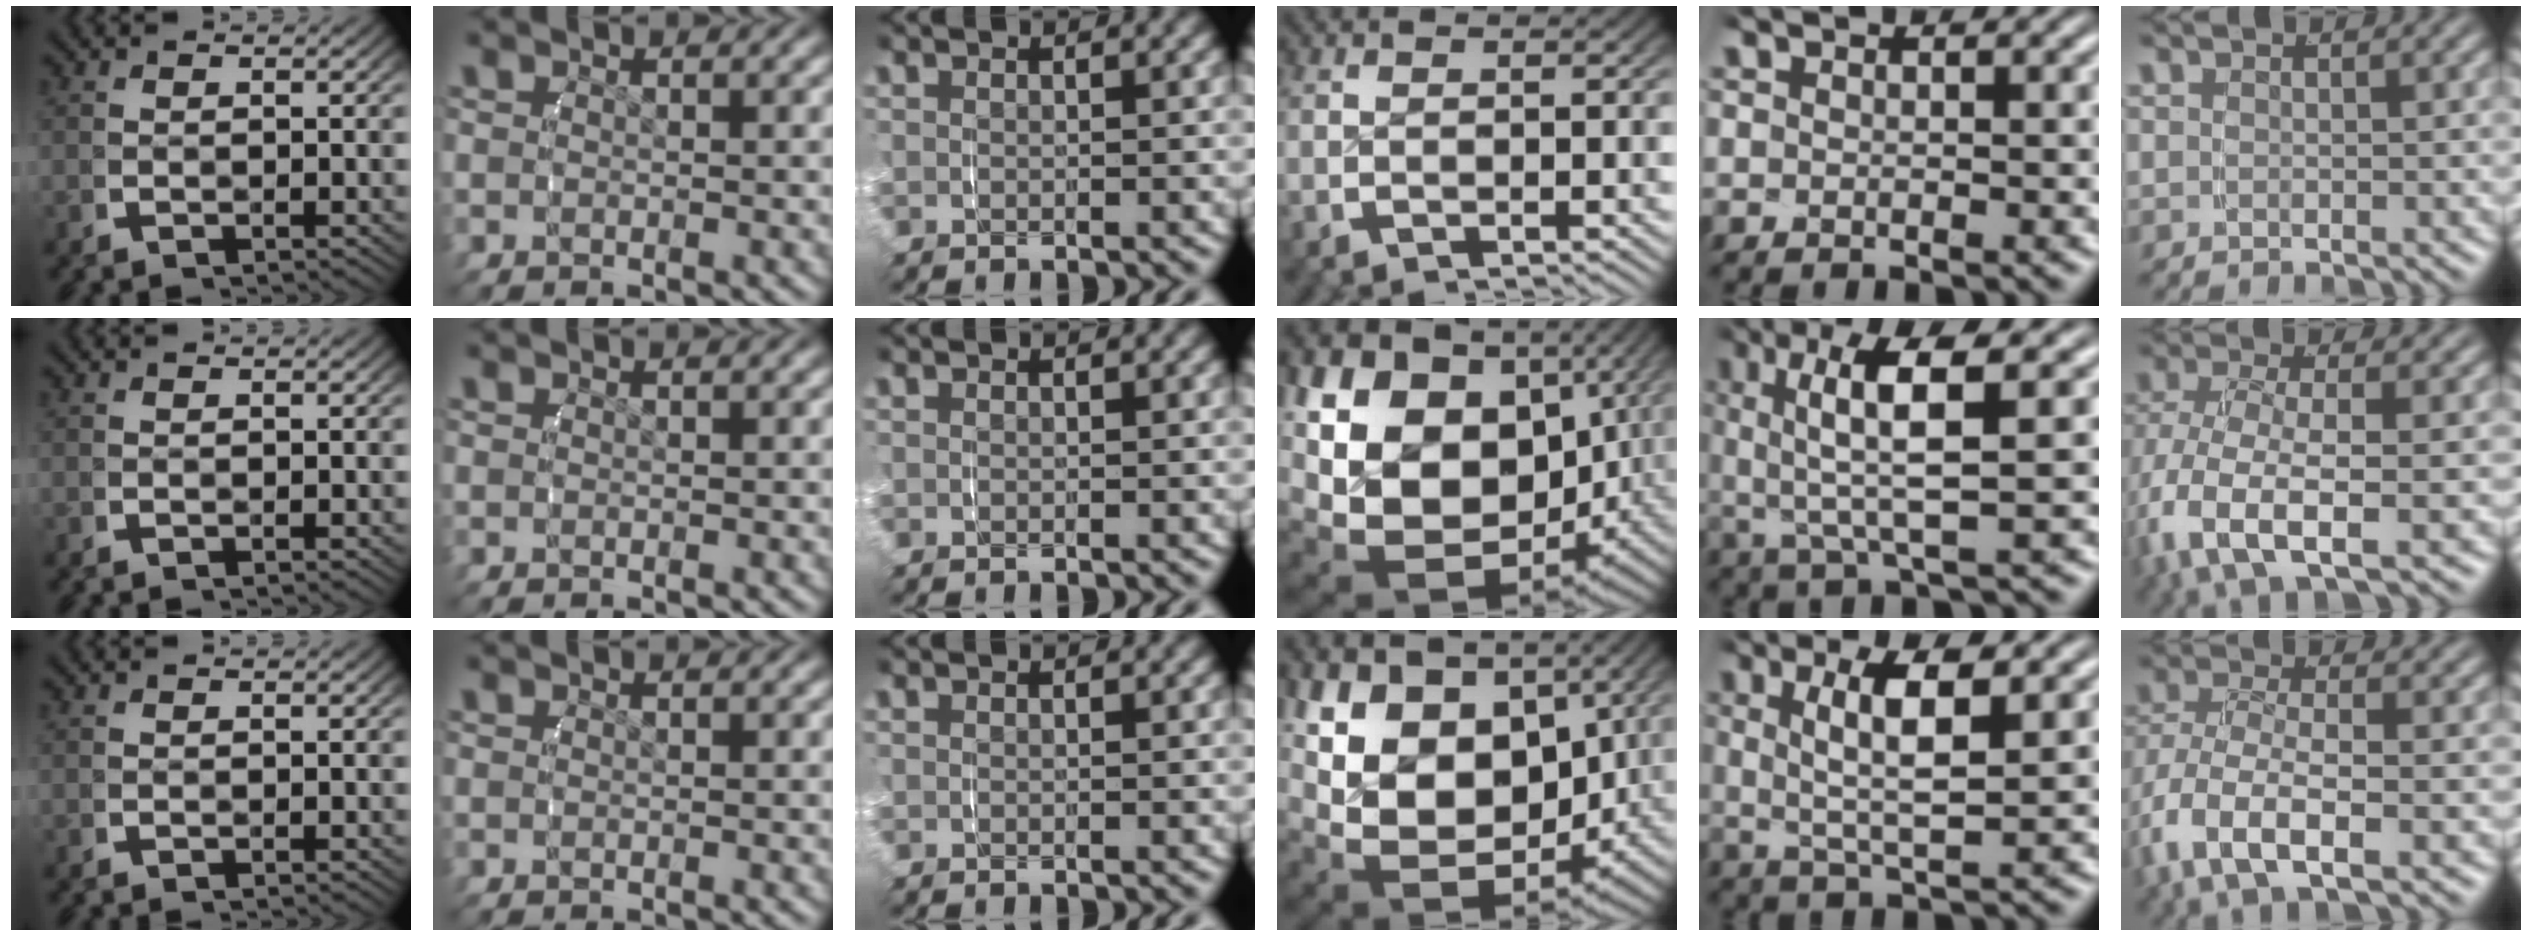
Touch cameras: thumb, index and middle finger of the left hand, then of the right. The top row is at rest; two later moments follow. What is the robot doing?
{"motion": "grasp_and_lifting", "object": "towel"}